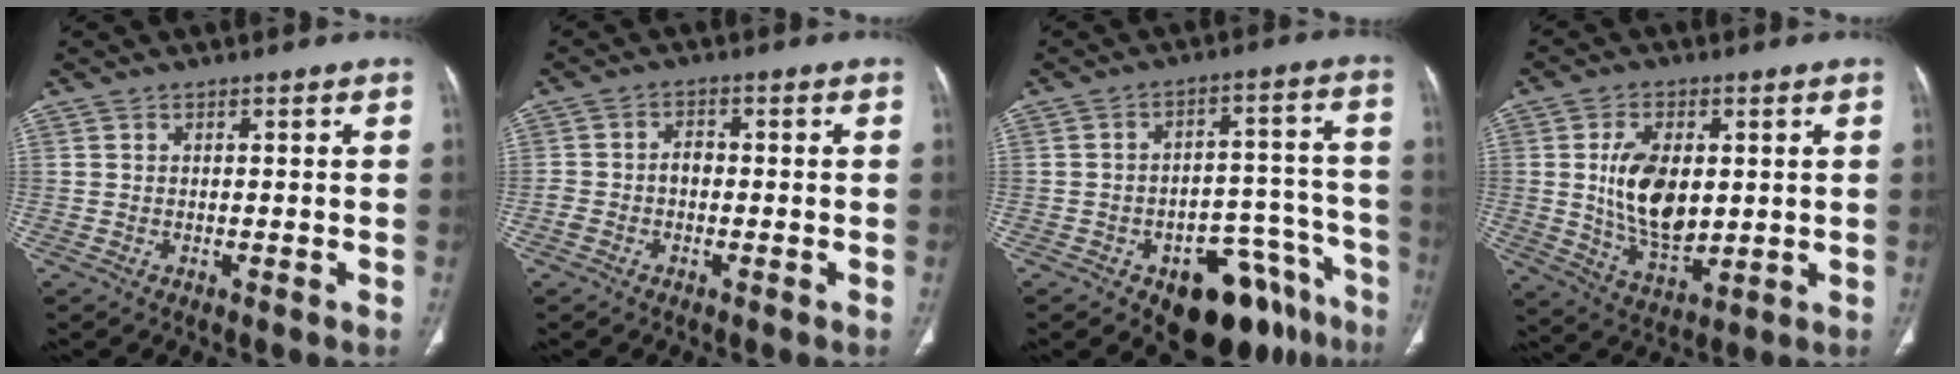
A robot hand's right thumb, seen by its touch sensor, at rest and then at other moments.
{"total": 3.1, "force": [-0.8, 2.2, 2.0], "torque": [-0.036, 0.016, -0.018]}
{"total": 16.8, "force": [-10.2, 8.9, 9.9], "torque": [-0.055, 0.091, -0.135]}
{"total": 12.8, "force": [1.4, 7.4, 10.3], "torque": [-0.169, -0.016, 0.036]}